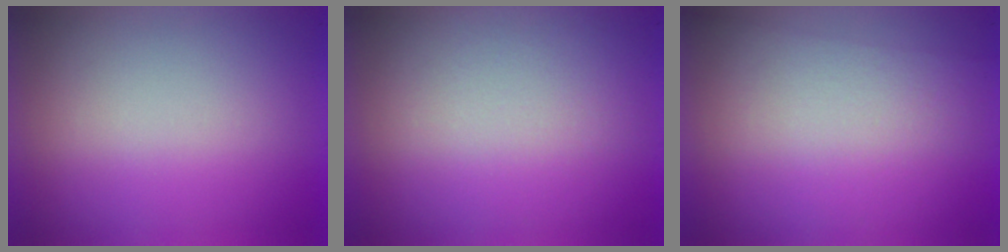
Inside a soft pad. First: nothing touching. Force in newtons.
{"total": 2.7}
{"total": 2.8}